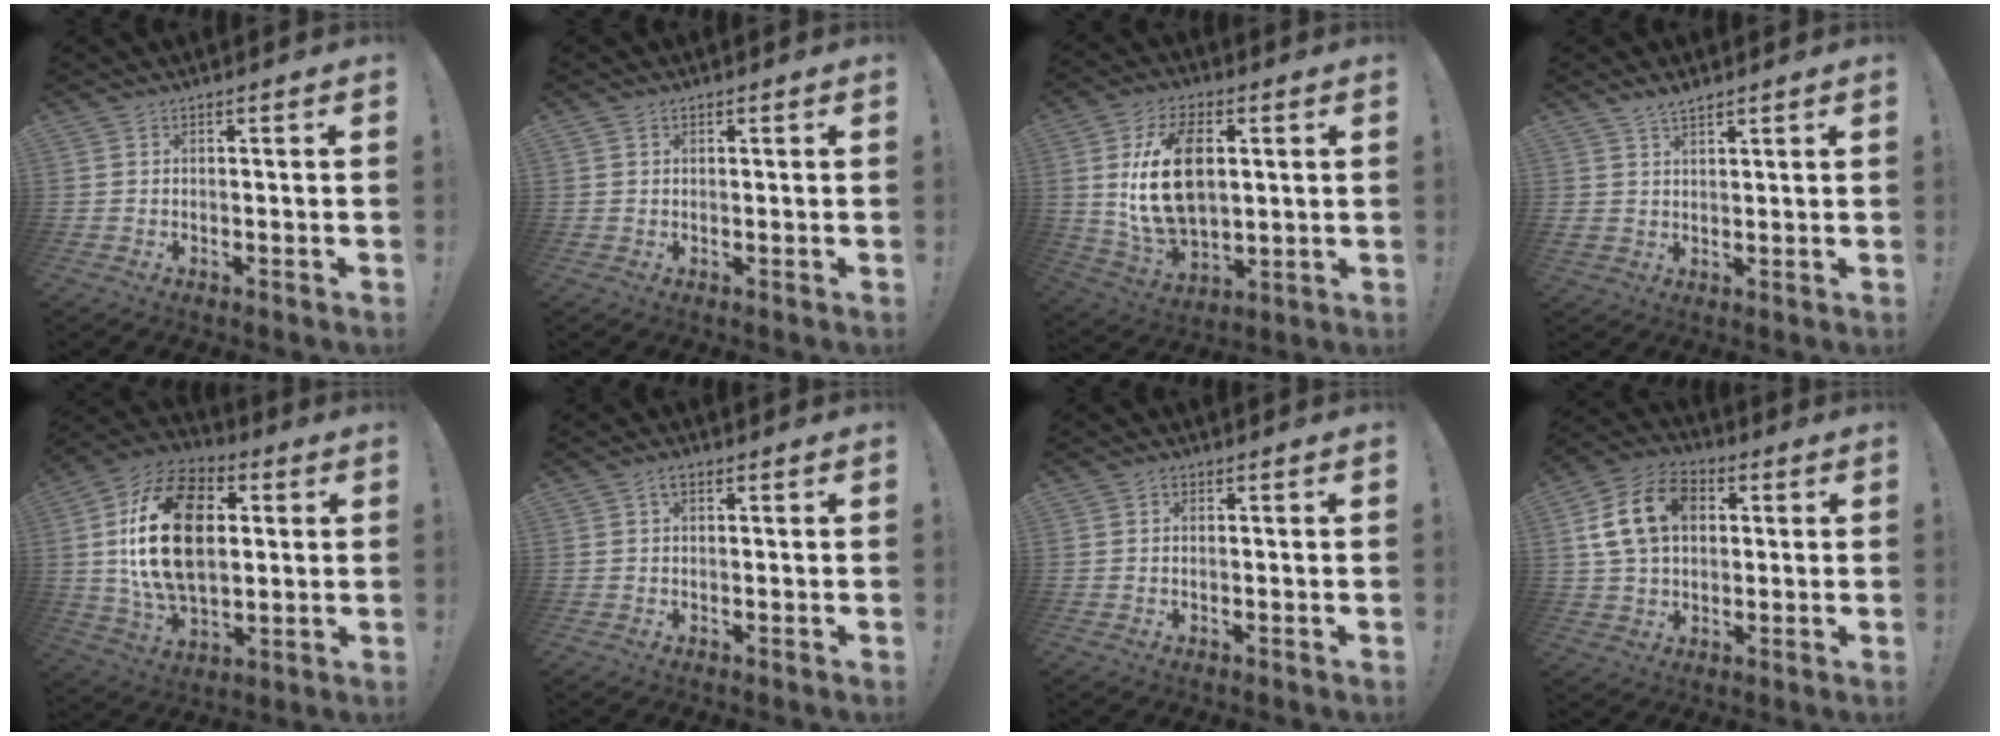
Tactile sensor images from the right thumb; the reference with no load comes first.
{"total": 0.7, "force": [0.4, 0.6, 0.1], "torque": [0.002, -0.001, 0.006]}
{"total": 19.0, "force": [3.2, 12.0, 14.4], "torque": [-0.273, 0.002, 0.056]}
{"total": 4.7, "force": [3.6, 2.6, 1.6], "torque": [-0.032, -0.016, 0.069]}
{"total": 25.6, "force": [3.8, 16.3, 19.4], "torque": [-0.354, 0.003, 0.066]}
{"total": 2.3, "force": [1.0, 1.2, 1.7], "torque": [-0.035, 0.004, 0.017]}
{"total": 0.6, "force": [0.1, 0.5, 0.3], "torque": [0.001, 0.000, 0.000]}
{"total": 15.6, "force": [4.0, 11.2, 10.1], "torque": [-0.180, 0.003, 0.081]}